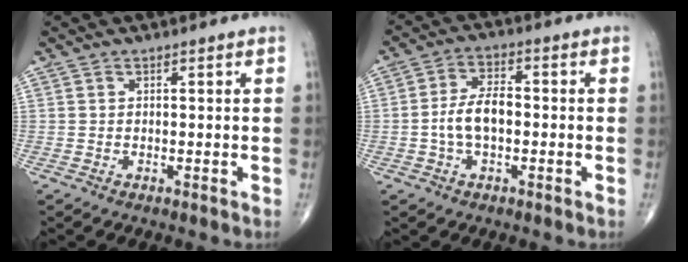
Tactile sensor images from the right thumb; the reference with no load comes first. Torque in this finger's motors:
{"motor_torque": [1.28, 1.30, 0.62, -0.42, 0.08]}